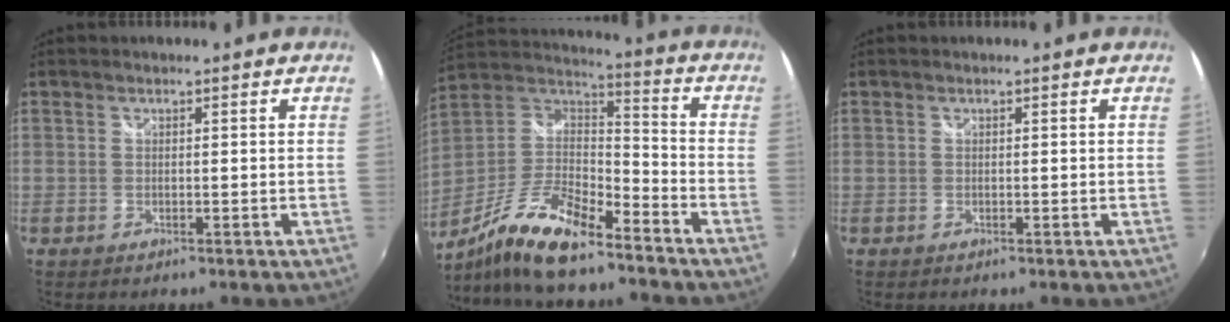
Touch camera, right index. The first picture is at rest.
{"total": 16.2, "force": [-11.9, 3.9, 10.2], "torque": [-0.221, -0.011, -0.227]}
{"total": 0.0}